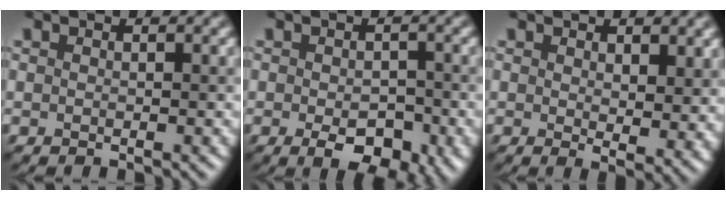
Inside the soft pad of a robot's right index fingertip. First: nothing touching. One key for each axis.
{"total": 4.7, "fx": -1.6, "fy": 2.5, "fz": 3.6, "tx": -0.052, "ty": -0.006, "tz": -0.025}
{"total": 3.4, "fx": 1.2, "fy": 1.3, "fz": 2.9, "tx": -0.040, "ty": -0.012, "tz": 0.025}